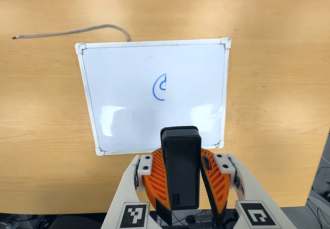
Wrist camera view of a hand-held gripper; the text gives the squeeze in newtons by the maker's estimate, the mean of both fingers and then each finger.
{"total": 10.9, "left": 10.2, "right": 11.6}